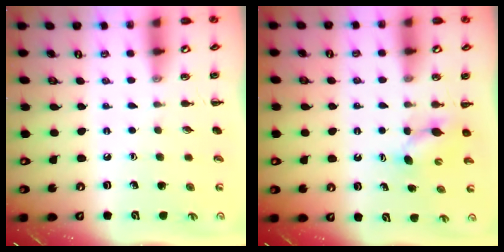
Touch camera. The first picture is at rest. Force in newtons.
{"total": 3.5, "press": 3.4, "slide": 0.9}